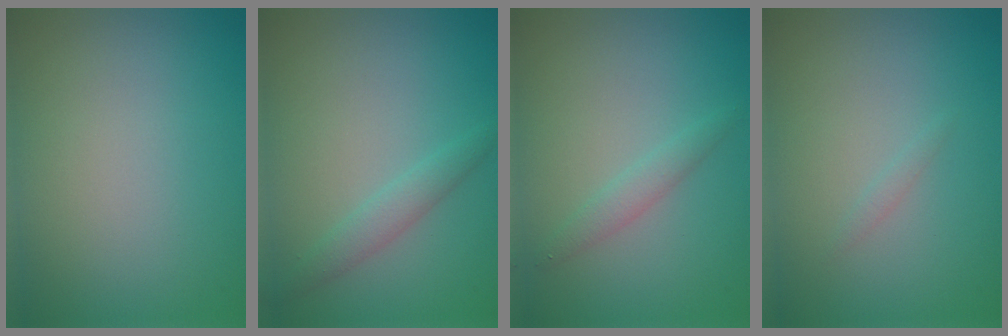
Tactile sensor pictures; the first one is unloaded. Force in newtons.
{"total": 1.8, "press": 1.8, "slide": 0.1}
{"total": 1.5, "press": 1.5, "slide": 0.0}
{"total": 0.6, "press": 0.6, "slide": 0.0}